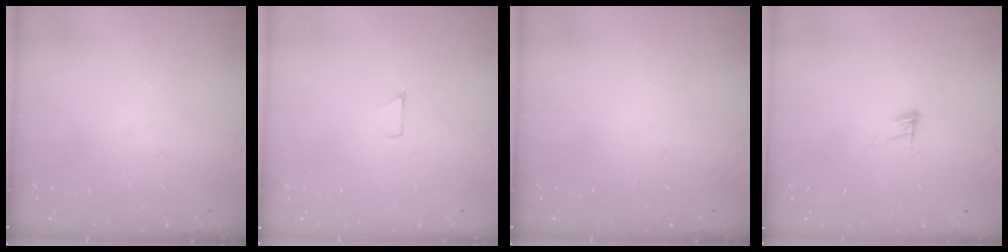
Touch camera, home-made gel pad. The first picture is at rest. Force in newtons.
{"total": 3.2, "press": 3.2, "slide": 0.3}
{"total": 0.0}
{"total": 5.2, "press": 5.1, "slide": 0.4}